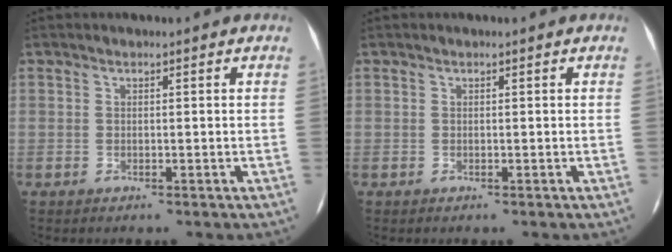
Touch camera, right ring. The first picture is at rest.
{"total": 0.0}